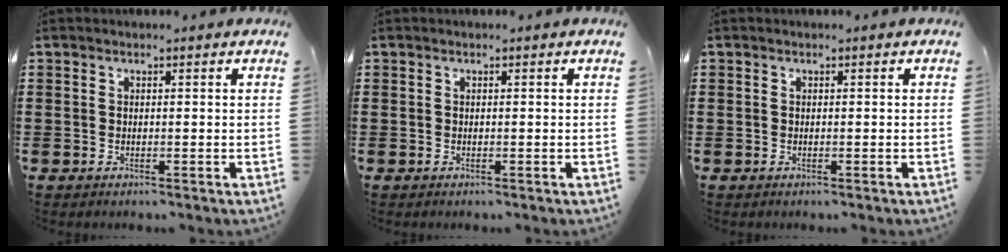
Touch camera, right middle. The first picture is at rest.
{"total": 0.0}
{"total": 0.0}